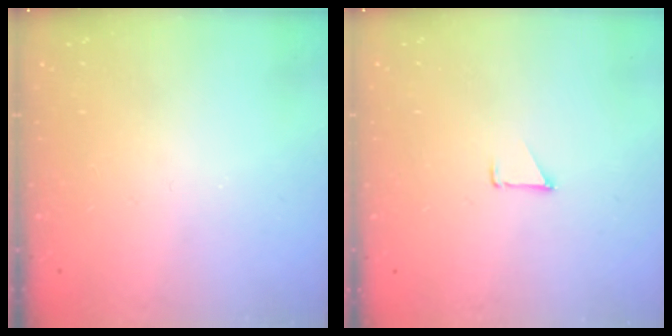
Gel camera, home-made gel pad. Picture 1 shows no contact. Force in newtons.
{"total": 0.9, "press": 0.8, "slide": 0.1}